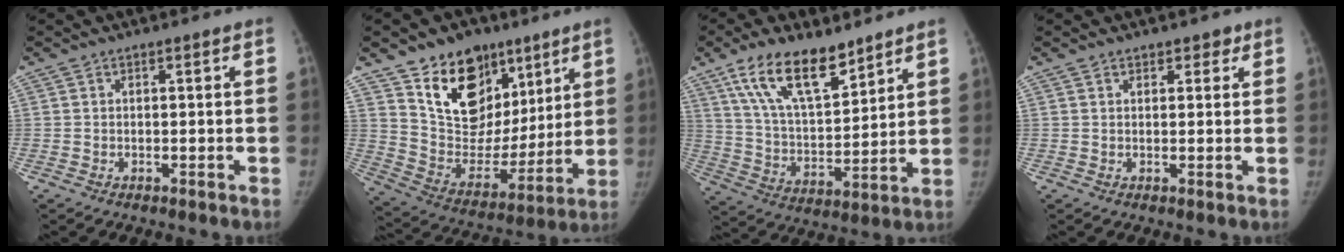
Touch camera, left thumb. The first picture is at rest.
{"total": 20.6, "force": [12.0, 13.9, 9.2], "torque": [-0.090, -0.053, 0.213]}
{"total": 16.2, "force": [10.7, 6.7, 10.1], "torque": [-0.147, -0.054, 0.205]}
{"total": 2.3, "force": [1.6, 1.5, 0.7], "torque": [0.015, -0.007, 0.017]}